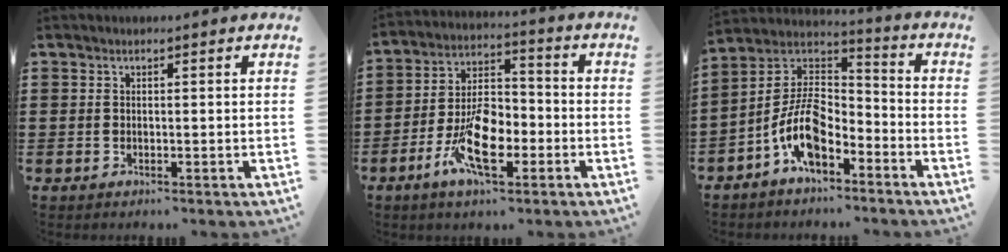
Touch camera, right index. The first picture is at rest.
{"total": 10.3, "force": [-4.4, 4.8, 8.0], "torque": [-0.168, 0.002, -0.078]}
{"total": 10.1, "force": [-5.4, 4.7, 7.1], "torque": [-0.170, -0.005, -0.110]}